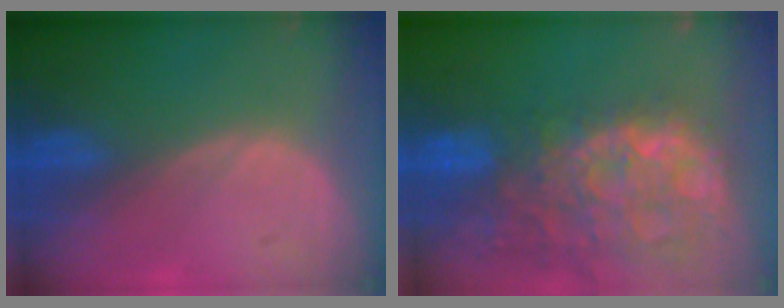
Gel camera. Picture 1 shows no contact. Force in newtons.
{"total": 15.0, "press": 12.1, "slide": 8.8}